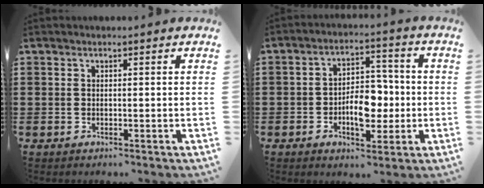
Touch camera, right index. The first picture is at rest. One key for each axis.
{"total": 7.2, "fx": -1.6, "fy": 4.1, "fz": 5.7, "tx": -0.078, "ty": 0.002, "tz": -0.031}